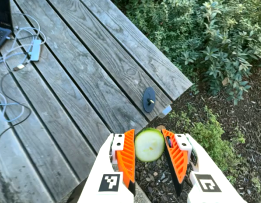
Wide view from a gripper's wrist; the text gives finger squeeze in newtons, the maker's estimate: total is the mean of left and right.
{"total": 10.8, "left": 11.1, "right": 10.6}